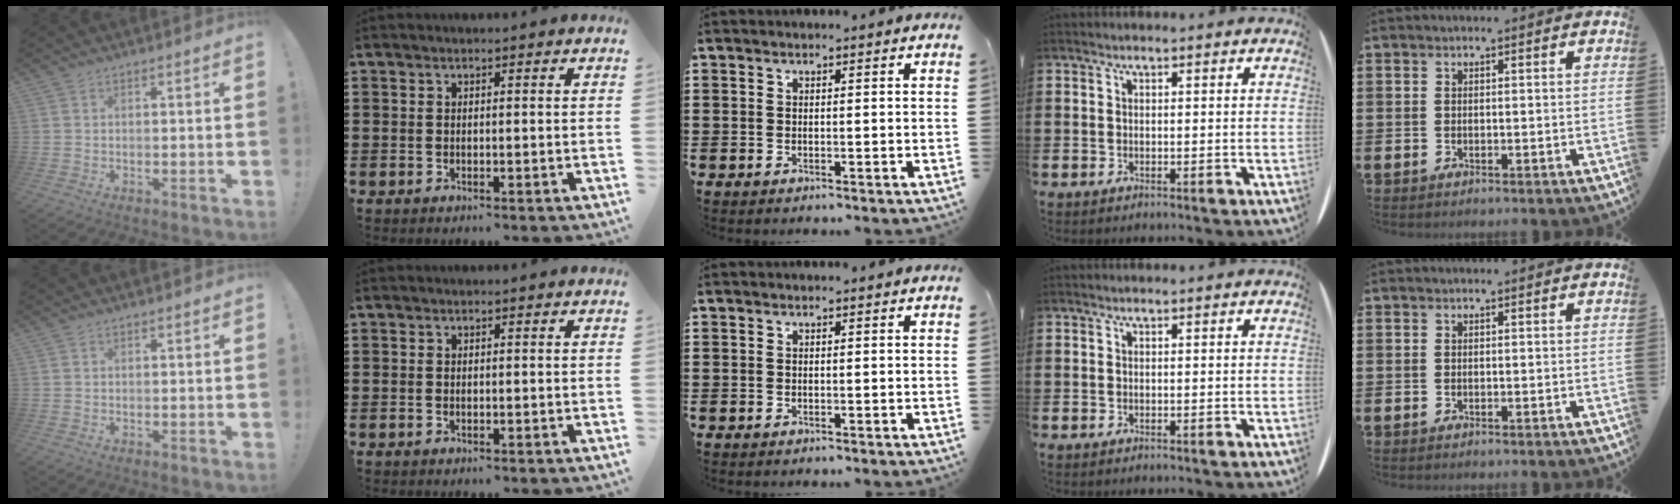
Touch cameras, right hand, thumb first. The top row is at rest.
{}